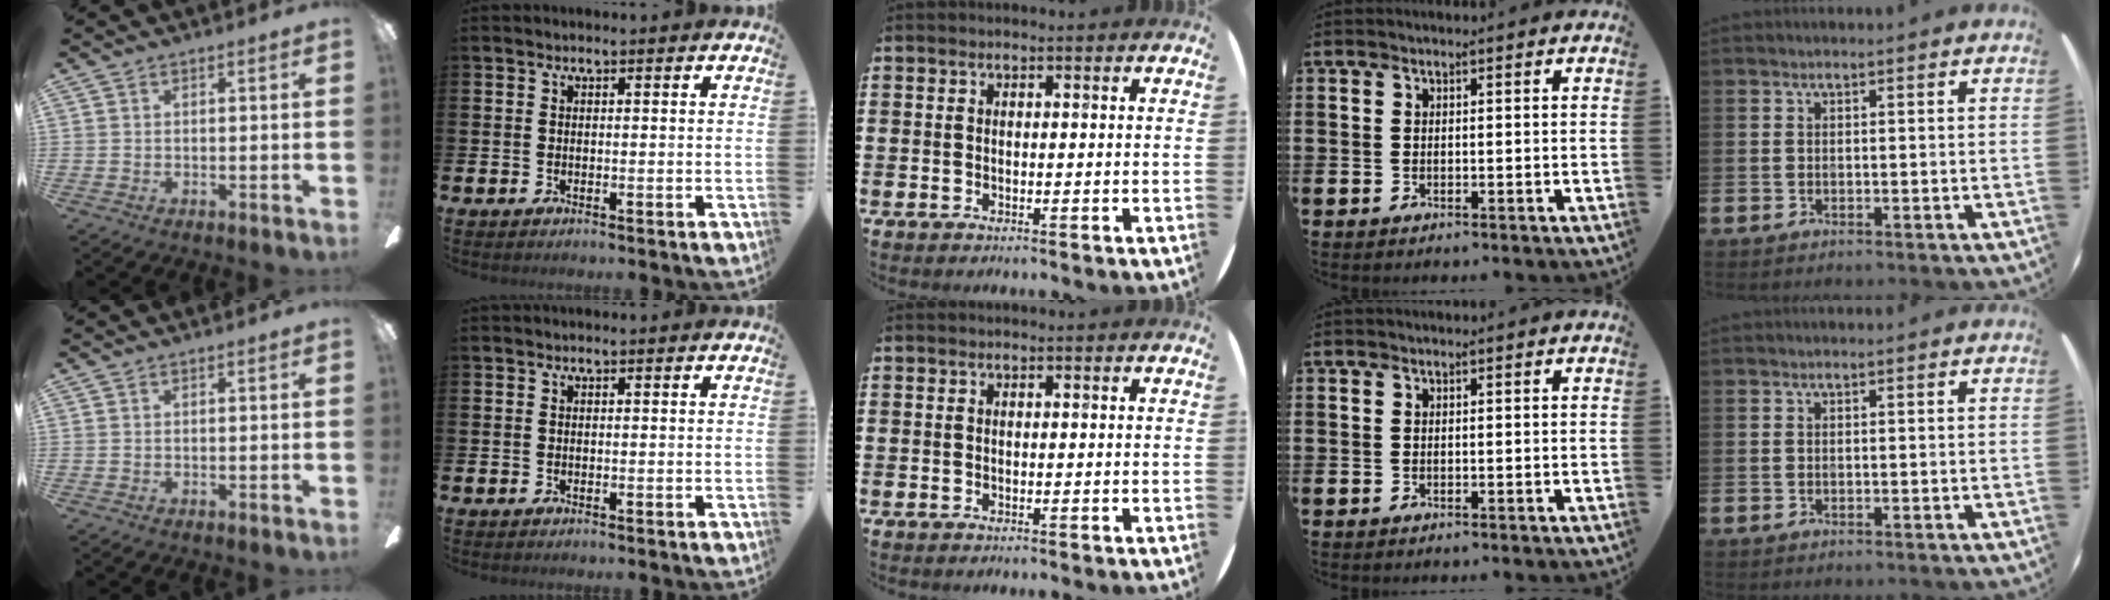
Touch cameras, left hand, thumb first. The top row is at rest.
{}